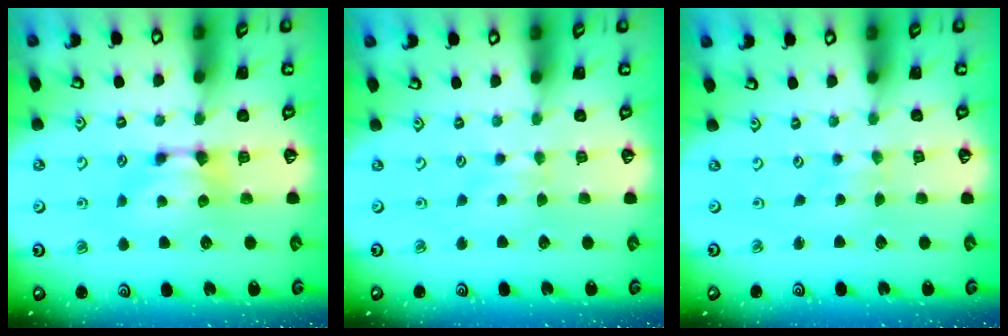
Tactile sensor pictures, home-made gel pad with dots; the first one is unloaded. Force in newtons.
{"total": 2.4, "press": 2.3, "slide": 0.5}
{"total": 3.9, "press": 3.9, "slide": 0.1}